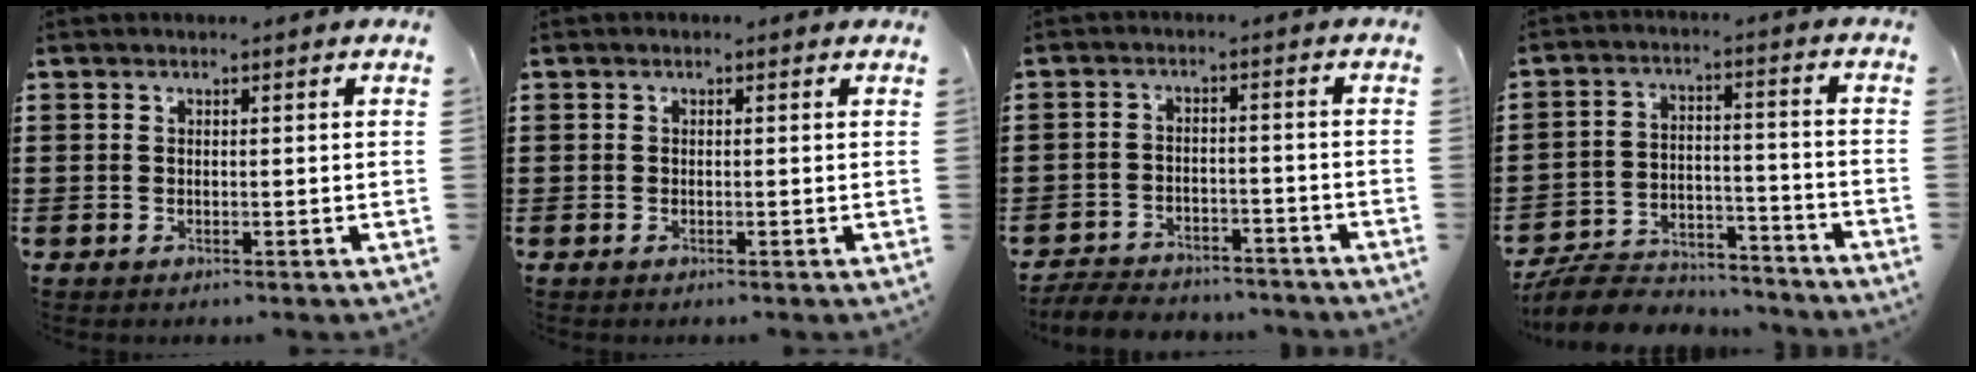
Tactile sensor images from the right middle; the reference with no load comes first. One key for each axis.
{"total": 0.0}
{"total": 4.3, "fx": -4.2, "fy": 0.7, "fz": 0.1, "tx": -0.011, "ty": 0.006, "tz": -0.091}
{"total": 7.9, "fx": -7.7, "fy": 1.6, "fz": 1.3, "tx": -0.028, "ty": 0.021, "tz": -0.153}